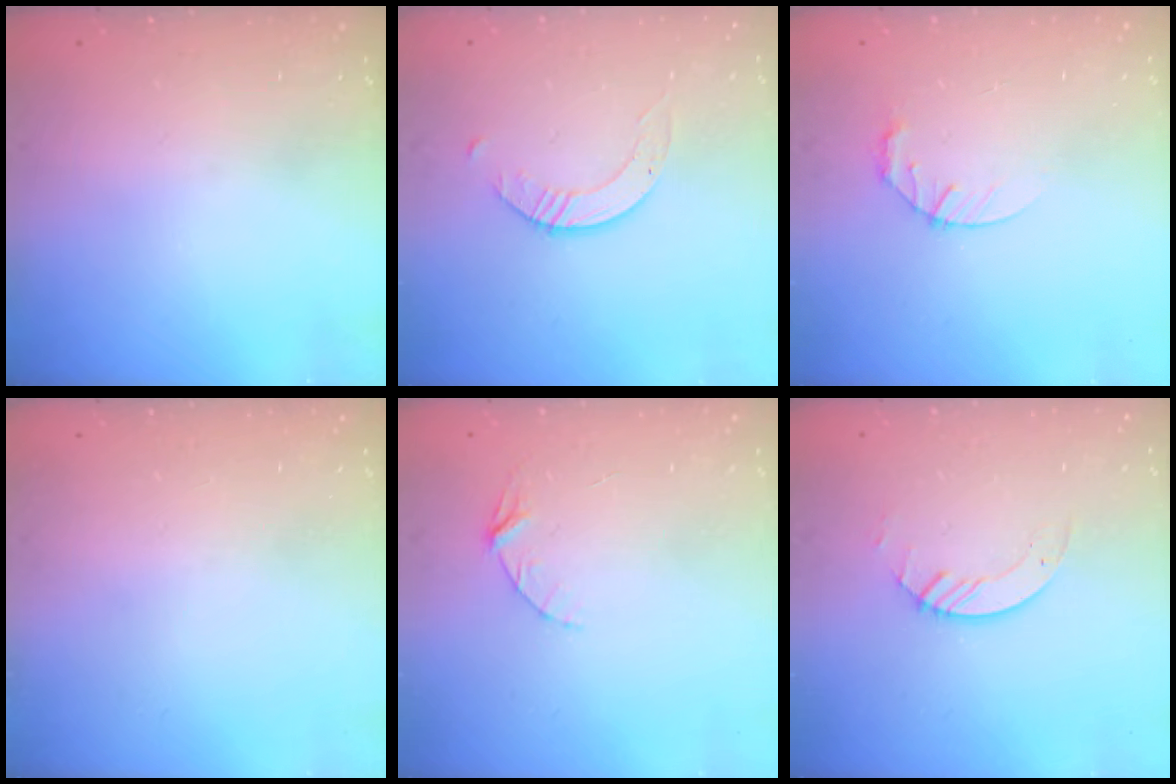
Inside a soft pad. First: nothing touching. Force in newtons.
{"total": 1.7, "press": 1.7, "slide": 0.2}
{"total": 3.6, "press": 3.6, "slide": 0.5}
{"total": 0.0}
{"total": 3.7, "press": 3.7, "slide": 0.4}
{"total": 2.6, "press": 2.6, "slide": 0.3}